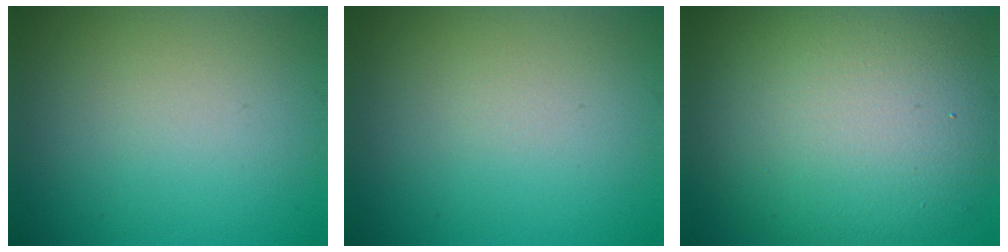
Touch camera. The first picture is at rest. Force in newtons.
{"total": 0.0}
{"total": 14.6, "press": 14.5, "slide": 0.9}